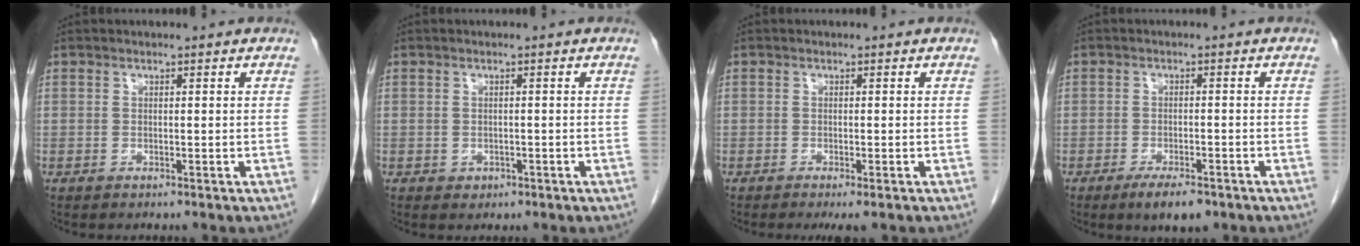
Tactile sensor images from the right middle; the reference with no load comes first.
{"total": 1.2, "force": [-0.4, 1.1, 0.4], "torque": [-0.005, 0.003, 0.001]}
{"total": 2.1, "force": [-1.3, 0.2, 1.6], "torque": [-0.022, -0.007, -0.019]}
{"total": 4.8, "force": [-3.2, 1.5, 3.3], "torque": [-0.057, -0.006, -0.046]}